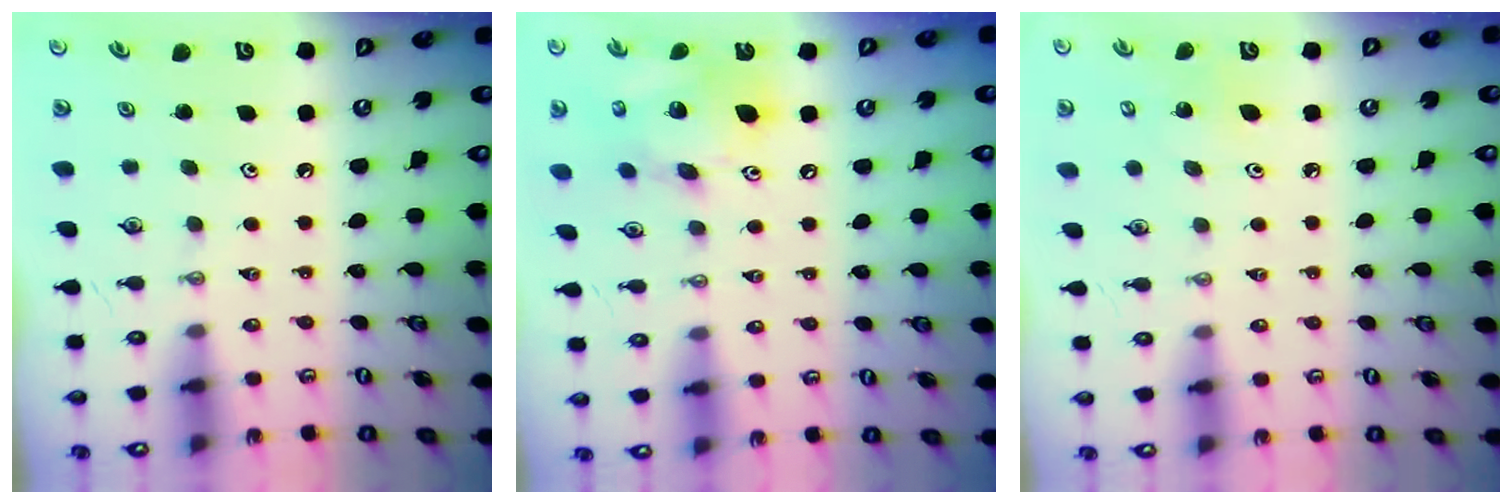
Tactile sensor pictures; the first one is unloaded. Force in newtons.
{"total": 17.2, "press": 16.9, "slide": 3.3}
{"total": 5.8, "press": 5.8, "slide": 0.4}